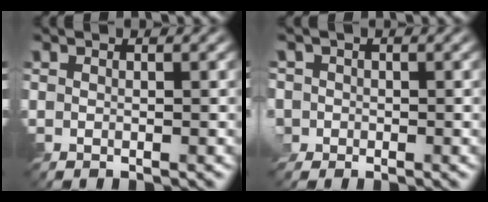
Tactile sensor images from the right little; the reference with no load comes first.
{"total": 5.0, "force": [-0.3, 4.7, 1.8], "torque": [-0.054, 0.027, -0.036]}